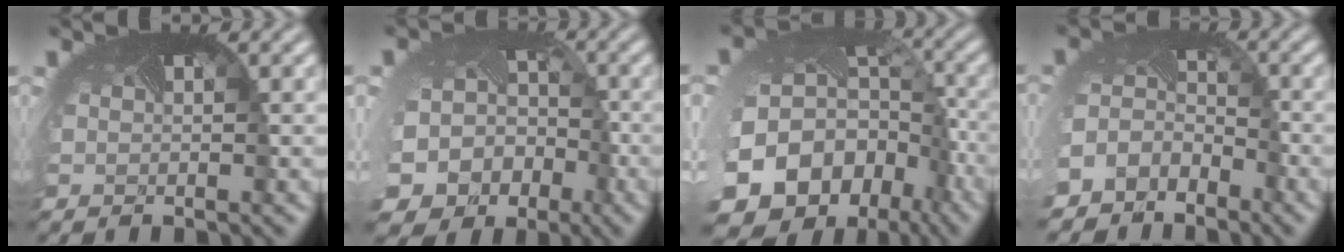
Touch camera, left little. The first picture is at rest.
{"total": 16.6, "force": [-7.1, 13.6, 6.3], "torque": [-0.146, -0.072, -0.093]}
{"total": 20.8, "force": [-10.2, 15.8, 8.7], "torque": [-0.184, -0.075, -0.137]}
{"total": 5.8, "force": [-4.1, 4.0, 0.8], "torque": [-0.024, -0.014, -0.062]}